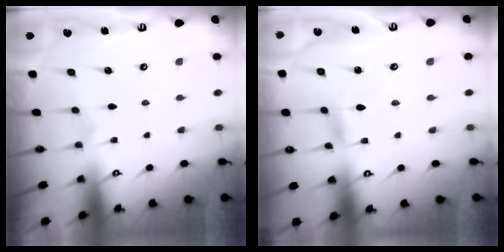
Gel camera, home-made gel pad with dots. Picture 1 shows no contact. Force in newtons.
{"total": 1.6, "press": 1.6, "slide": 0.2}